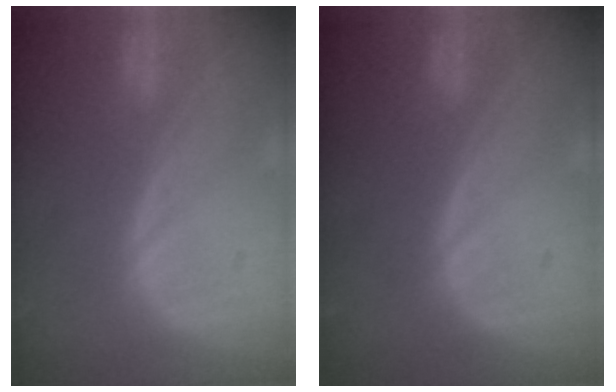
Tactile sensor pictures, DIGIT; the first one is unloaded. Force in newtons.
{"total": 0.0}